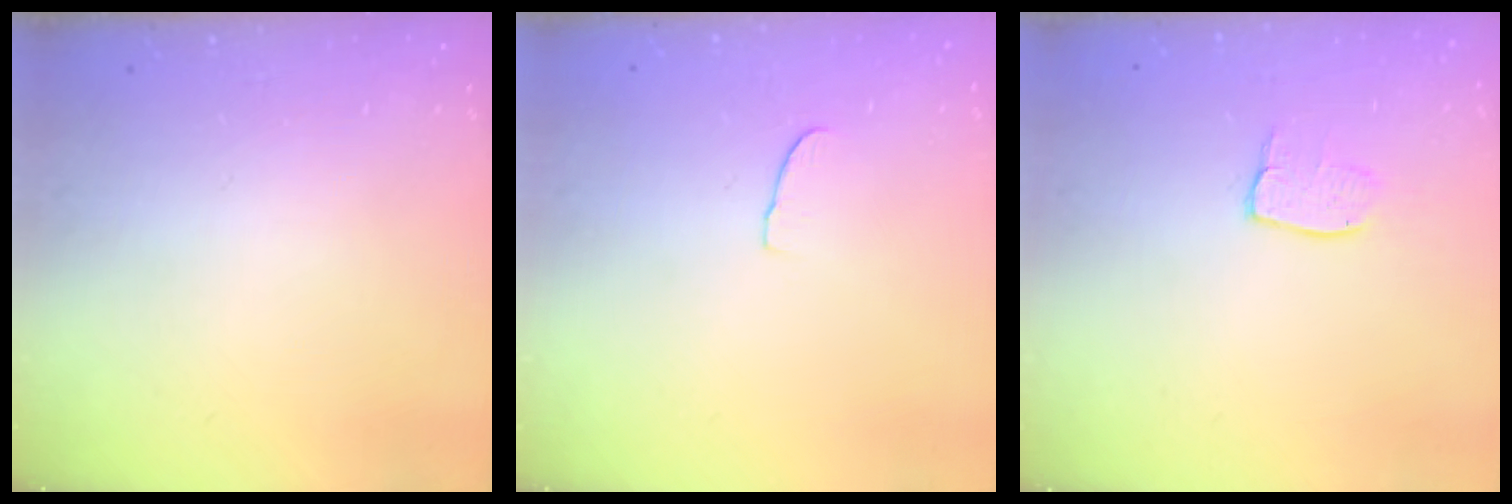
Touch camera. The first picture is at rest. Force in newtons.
{"total": 4.2, "press": 4.2, "slide": 0.4}
{"total": 6.3, "press": 6.3, "slide": 0.2}